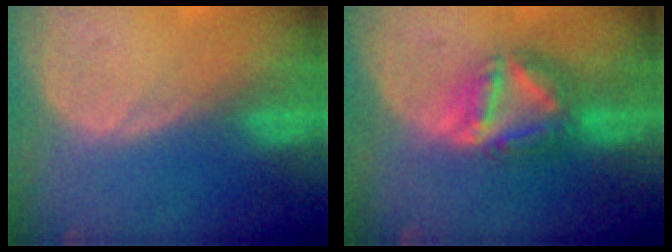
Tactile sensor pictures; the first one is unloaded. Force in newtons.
{"total": 7.9, "press": 6.7, "slide": 4.2}